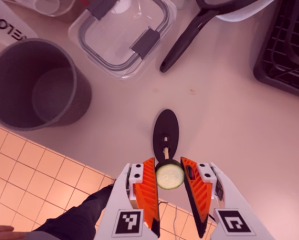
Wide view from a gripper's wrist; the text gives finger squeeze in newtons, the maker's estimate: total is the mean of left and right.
{"total": 7.5, "left": 7.0, "right": 8.0}